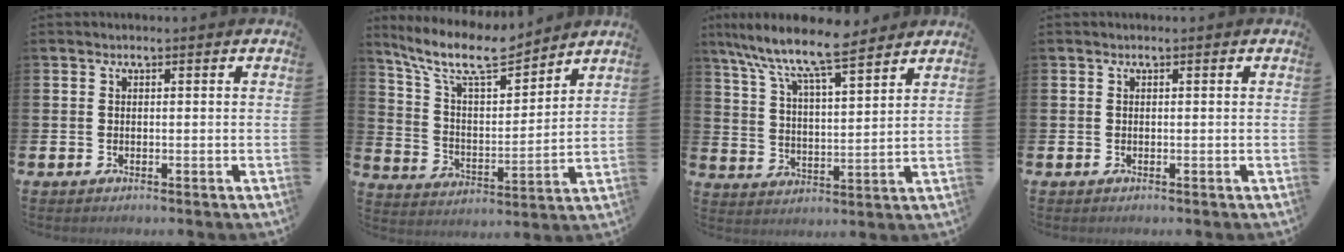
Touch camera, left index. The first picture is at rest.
{"total": 10.7, "force": [9.2, 2.5, 4.7], "torque": [-0.124, -0.050, 0.163]}
{"total": 9.3, "force": [8.3, 1.2, 4.0], "torque": [-0.106, -0.050, 0.144]}
{"total": 0.0}